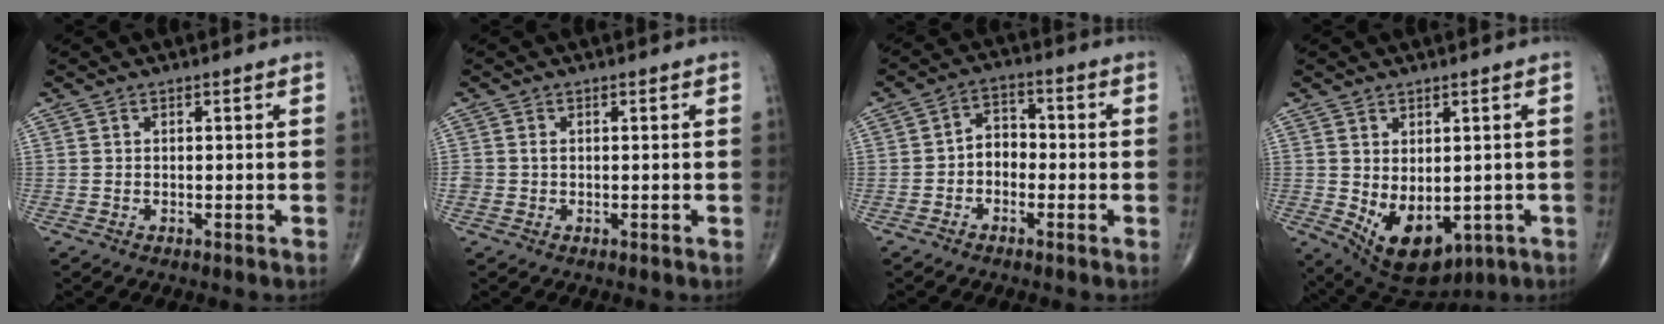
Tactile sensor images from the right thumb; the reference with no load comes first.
{"total": 1.1, "force": [-0.1, 0.9, 0.6], "torque": [-0.011, 0.001, -0.002]}
{"total": 4.7, "force": [-1.4, 3.6, 2.8], "torque": [-0.024, 0.026, -0.038]}
{"total": 11.9, "force": [-2.5, 7.3, 9.1], "torque": [-0.128, -0.007, -0.011]}